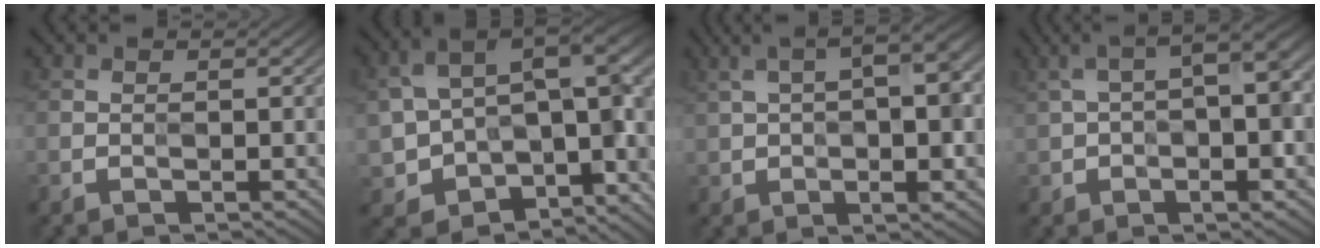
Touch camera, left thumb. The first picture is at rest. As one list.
[{"total": 14.7, "force": [-2.5, 10.8, 9.6], "torque": [-0.176, -0.047, 0.009]}, {"total": 11.7, "force": [1.2, 3.8, 11.0], "torque": [-0.194, 0.004, 0.029]}, {"total": 10.4, "force": [0.9, 3.5, 9.8], "torque": [-0.181, 0.006, 0.019]}]